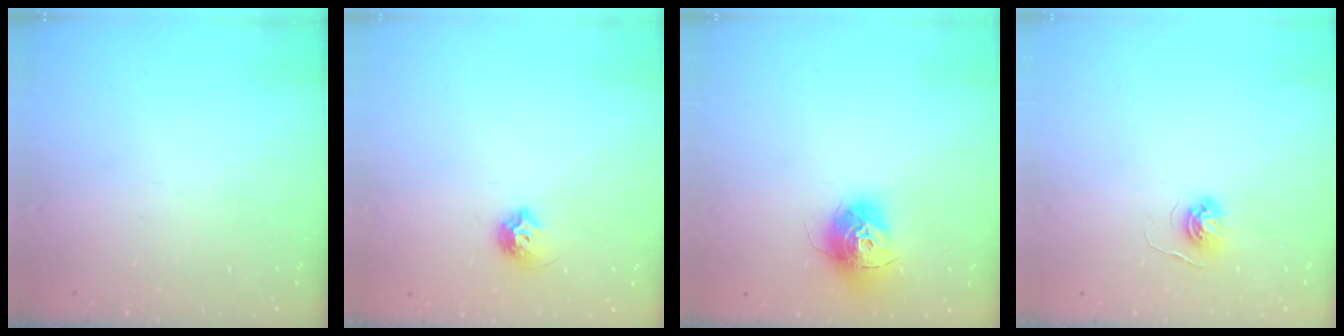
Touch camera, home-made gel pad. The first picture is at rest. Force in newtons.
{"total": 7.0, "press": 7.0, "slide": 0.8}
{"total": 13.0, "press": 13.0, "slide": 1.0}
{"total": 4.0, "press": 4.0, "slide": 0.4}